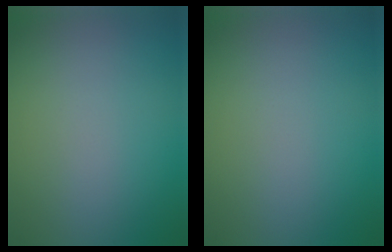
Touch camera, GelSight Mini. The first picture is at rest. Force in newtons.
{"total": 0.0}